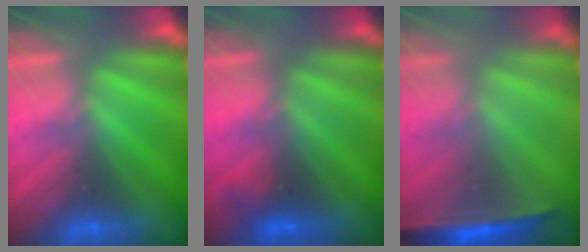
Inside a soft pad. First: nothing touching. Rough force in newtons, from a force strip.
{"total": 1.9}
{"total": 1.3}